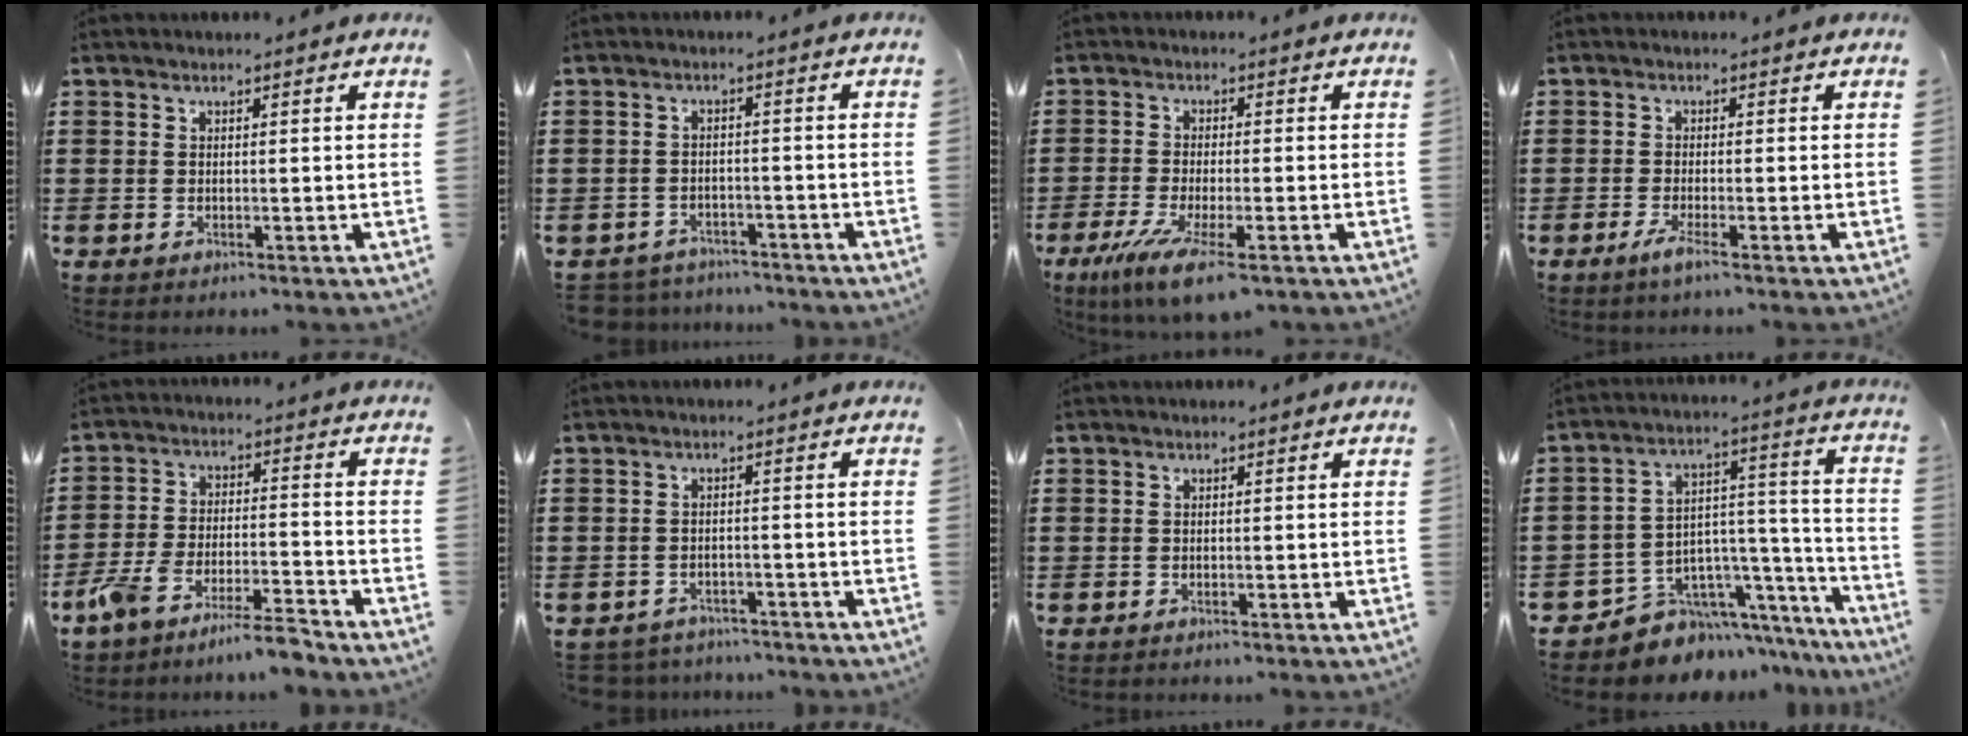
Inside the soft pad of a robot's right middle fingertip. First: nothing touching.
{"total": 3.2, "force": [-3.2, 0.5, -0.3], "torque": [-0.011, -0.005, -0.071]}
{"total": 6.9, "force": [-4.1, 1.1, 5.4], "torque": [-0.114, -0.017, -0.074]}
{"total": 2.2, "force": [-1.3, -0.1, 1.8], "torque": [-0.038, -0.007, -0.025]}
{"total": 7.4, "force": [-7.0, 0.1, 2.5], "torque": [-0.061, -0.002, -0.139]}
{"total": 2.7, "force": [-2.6, 0.4, -0.4], "torque": [-0.003, -0.001, -0.059]}
{"total": 0.7, "force": [-0.5, 0.4, -0.1], "torque": [0.002, 0.001, -0.011]}
{"total": 6.2, "force": [-5.0, 3.8, -0.1], "torque": [-0.007, -0.003, -0.087]}